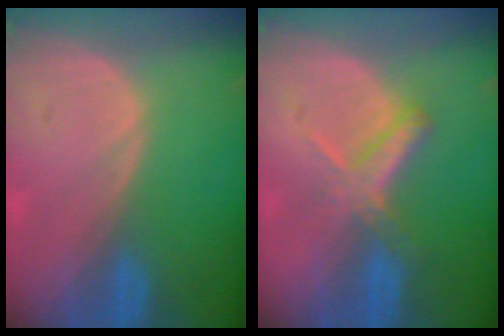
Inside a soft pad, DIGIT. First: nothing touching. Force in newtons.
{"total": 5.4, "press": 4.9, "slide": 2.2}